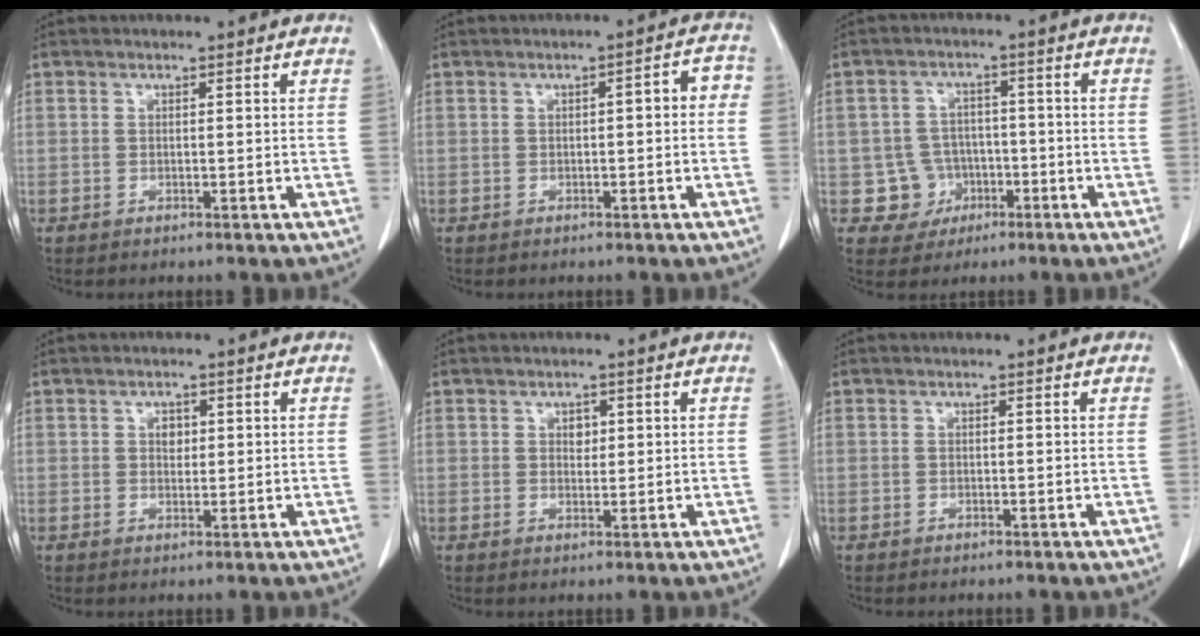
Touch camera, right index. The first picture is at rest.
{"total": 3.4, "force": [-0.1, 1.1, 3.2], "torque": [-0.036, 0.021, -0.005]}
{"total": 5.5, "force": [-1.6, 5.3, 0.1], "torque": [0.010, 0.016, -0.018]}
{"total": 1.7, "force": [0.5, 1.3, 1.1], "torque": [-0.015, 0.000, 0.007]}
{"total": 1.6, "force": [0.5, 1.1, 1.0], "torque": [-0.011, -0.002, 0.007]}
{"total": 0.0}